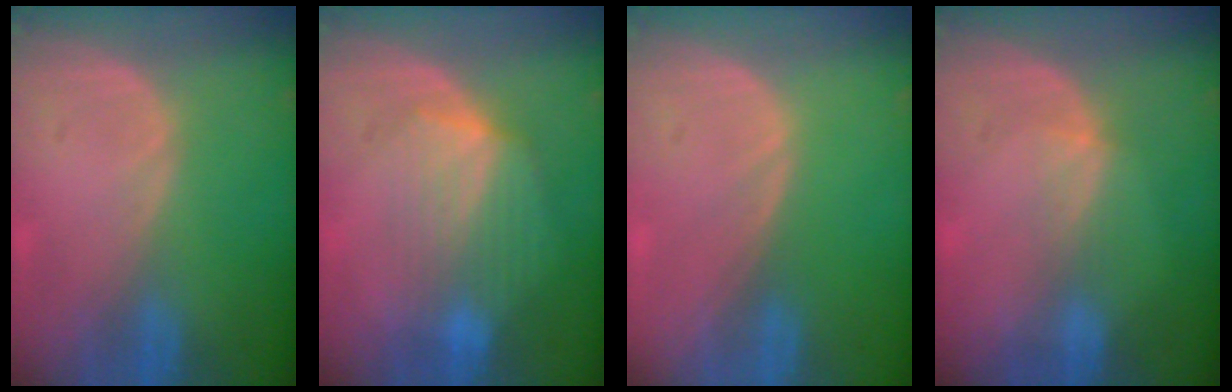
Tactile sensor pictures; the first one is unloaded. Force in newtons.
{"total": 7.3, "press": 6.9, "slide": 2.3}
{"total": 0.0}
{"total": 2.1, "press": 1.7, "slide": 1.2}